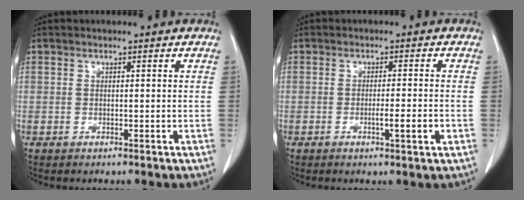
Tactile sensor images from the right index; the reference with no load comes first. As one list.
[{"total": 3.4, "force": [-1.2, -0.1, 3.2], "torque": [-0.052, -0.003, -0.015]}]